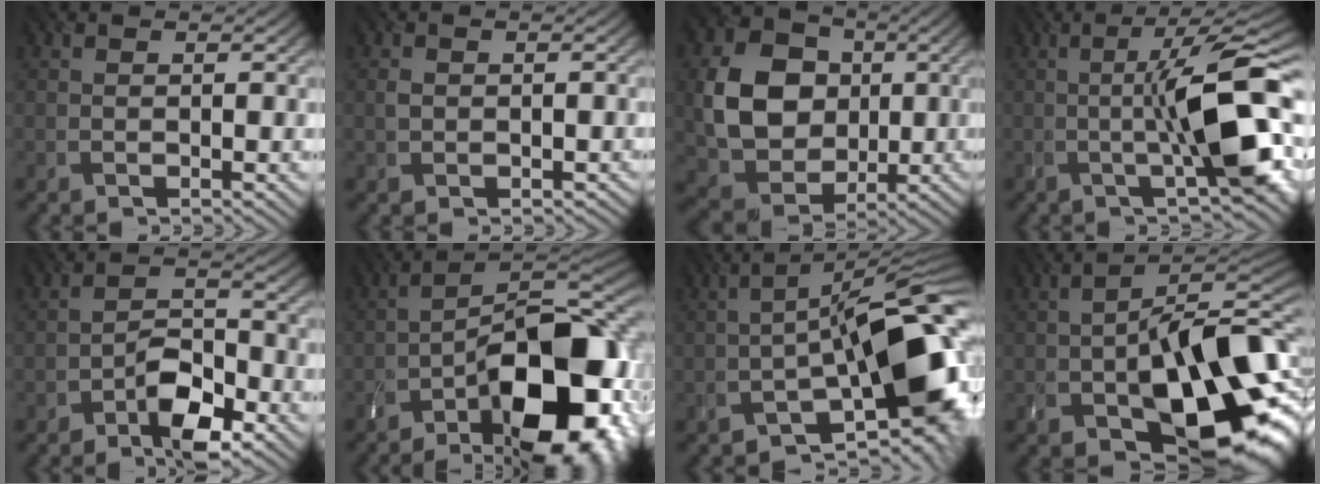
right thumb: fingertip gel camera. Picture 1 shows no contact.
{"total": 1.2, "force": [-0.1, 1.0, 0.7], "torque": [-0.018, -0.003, -0.003]}
{"total": 12.2, "force": [0.7, 10.0, 6.9], "torque": [-0.157, -0.001, 0.010]}
{"total": 13.0, "force": [-1.5, 2.4, 12.6], "torque": [-0.188, 0.015, -0.030]}
{"total": 7.6, "force": [-4.2, 3.3, 5.3], "torque": [-0.083, 0.009, -0.082]}
{"total": 18.4, "force": [-8.9, 8.0, 14.0], "torque": [-0.189, 0.000, -0.156]}
{"total": 14.0, "force": [-4.9, 5.3, 12.0], "torque": [-0.169, 0.002, -0.086]}
{"total": 18.1, "force": [-5.6, 9.4, 14.4], "torque": [-0.194, -0.024, -0.089]}